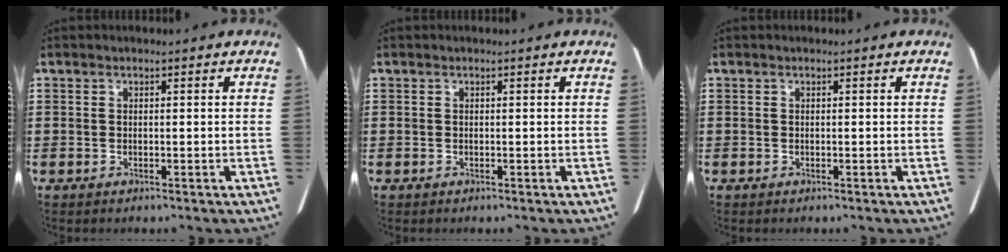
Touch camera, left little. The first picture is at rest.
{"total": 0.0}
{"total": 0.0}